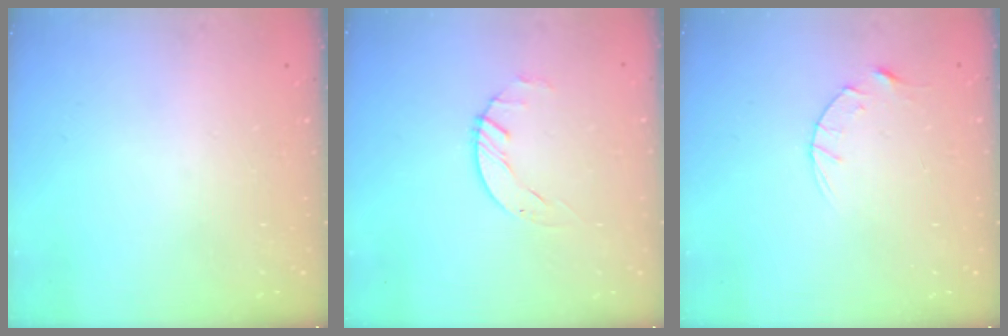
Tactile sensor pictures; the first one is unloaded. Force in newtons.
{"total": 1.4, "press": 1.4, "slide": 0.2}
{"total": 4.5, "press": 4.5, "slide": 0.3}